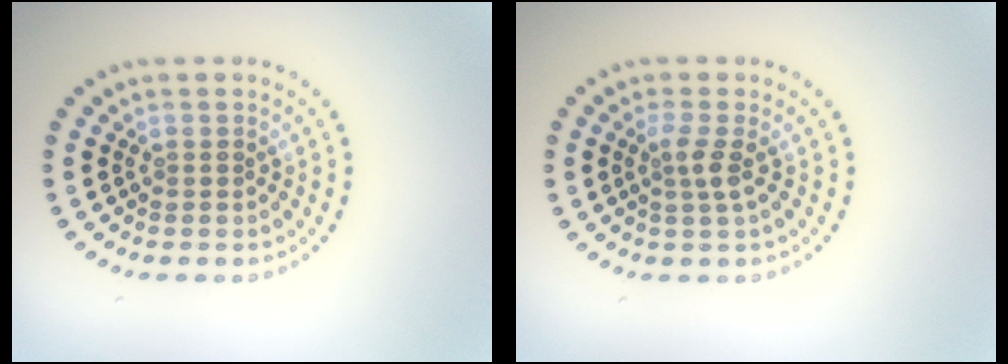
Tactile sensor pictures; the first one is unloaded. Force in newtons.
{"total": 1.9, "press": 1.3, "slide": 1.3}